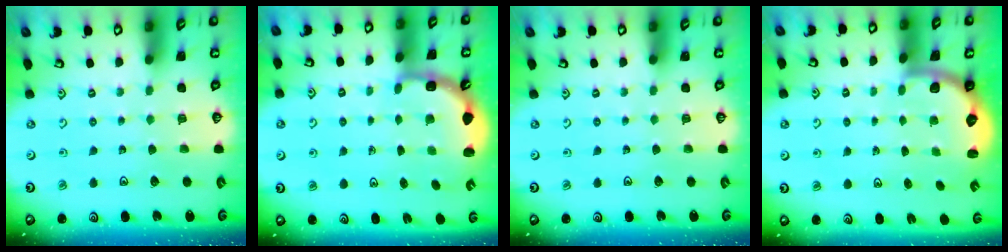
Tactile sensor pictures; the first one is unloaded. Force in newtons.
{"total": 3.1, "press": 2.4, "slide": 2.0}
{"total": 0.0}
{"total": 2.6, "press": 2.3, "slide": 1.2}